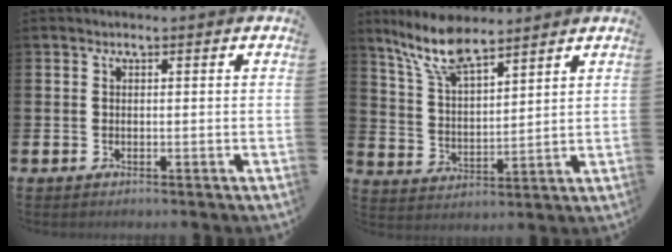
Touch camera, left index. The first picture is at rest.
{"total": 9.6, "force": [7.9, 2.6, 4.6], "torque": [-0.105, -0.027, 0.145]}